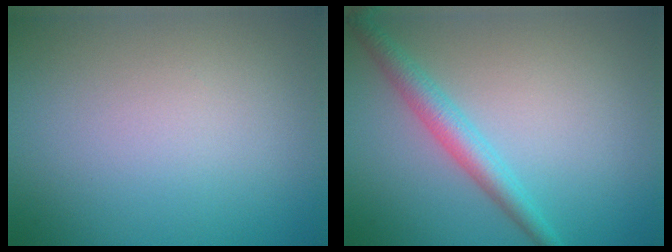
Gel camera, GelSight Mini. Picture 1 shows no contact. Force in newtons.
{"total": 3.0, "press": 3.0, "slide": 0.1}